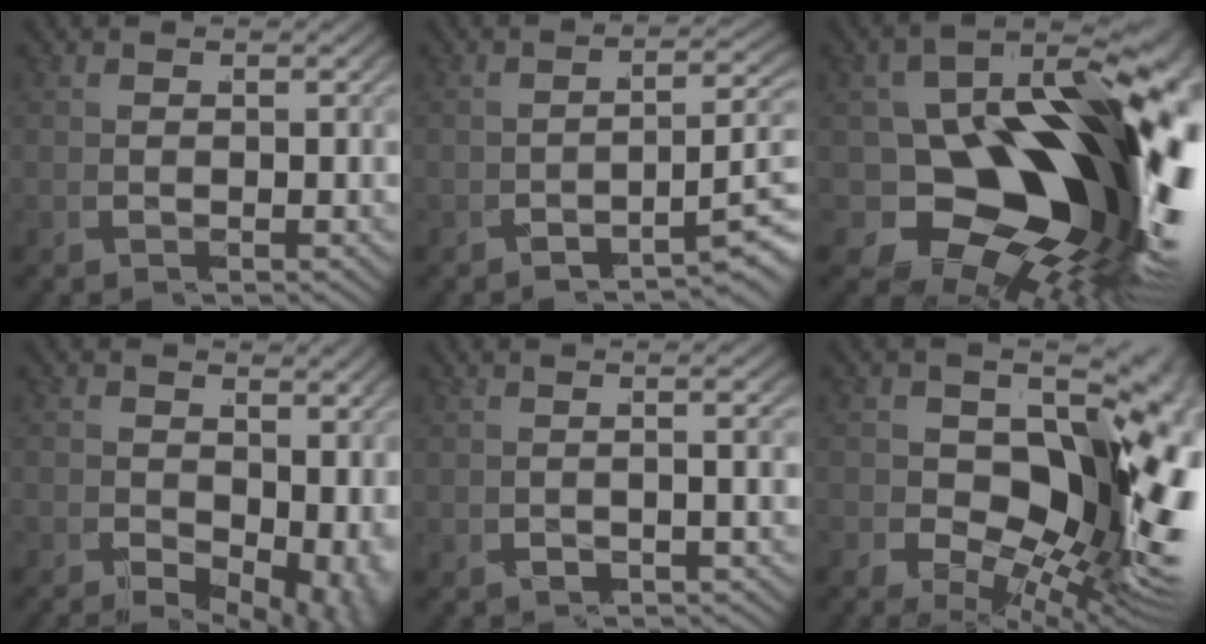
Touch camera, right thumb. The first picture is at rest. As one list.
[{"total": 4.3, "force": [-2.7, 1.4, 3.1], "torque": [-0.046, 0.000, -0.046]}, {"total": 27.6, "force": [-4.3, 16.3, 21.9], "torque": [-0.348, -0.075, -0.032]}, {"total": 6.6, "force": [-0.9, 4.2, 5.0], "torque": [-0.084, -0.042, 0.005]}, {"total": 3.1, "force": [1.0, 0.4, 3.0], "torque": [-0.032, 0.010, 0.017]}, {"total": 15.8, "force": [-1.6, 9.6, 12.5], "torque": [-0.221, -0.077, 0.011]}]